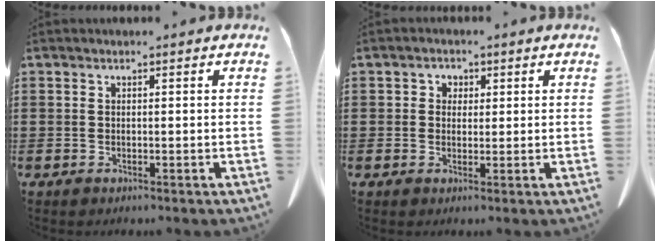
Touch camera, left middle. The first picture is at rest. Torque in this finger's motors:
{"motor_torque": [0.07, 0.39, -0.08, 0.01]}